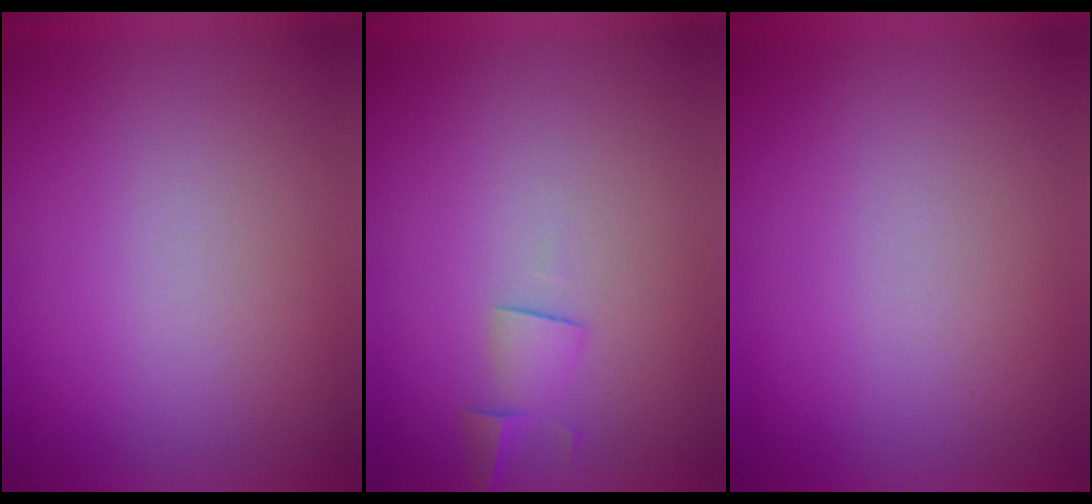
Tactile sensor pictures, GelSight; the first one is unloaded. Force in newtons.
{"total": 1.9}
{"total": 1.3}